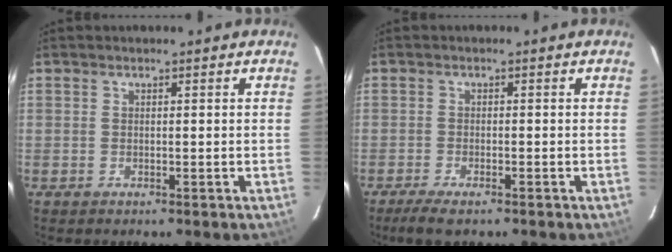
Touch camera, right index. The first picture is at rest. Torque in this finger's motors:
{"motor_torque": [0.10, 0.09, 0.17, 0.03]}